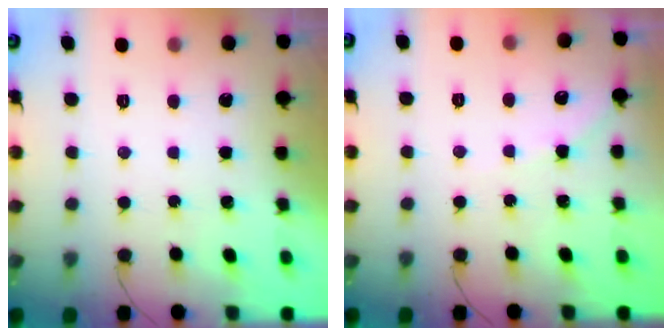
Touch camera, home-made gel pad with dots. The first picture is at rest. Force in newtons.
{"total": 4.4, "press": 4.4, "slide": 0.6}